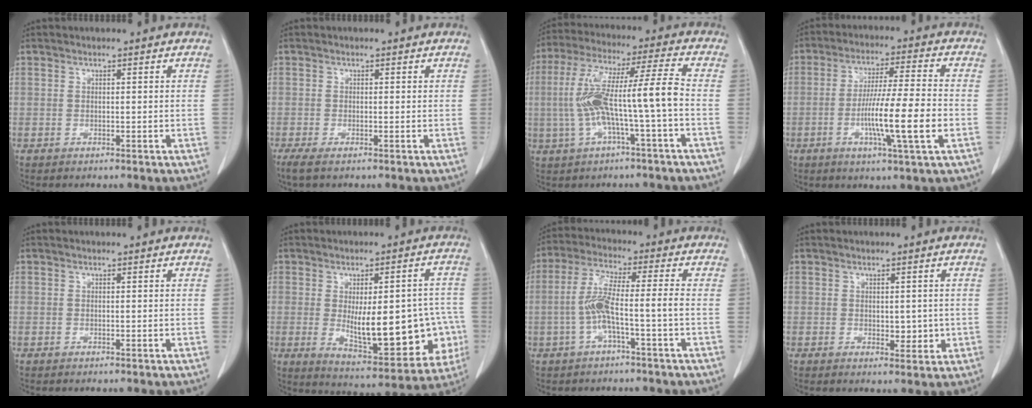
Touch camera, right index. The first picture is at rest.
{"total": 2.0, "force": [-1.2, 0.4, 1.5], "torque": [-0.033, -0.006, -0.024]}
{"total": 12.2, "force": [-1.8, 0.0, 12.1], "torque": [-0.241, 0.035, -0.032]}
{"total": 11.8, "force": [-3.0, -0.3, 11.4], "torque": [-0.202, -0.008, -0.056]}
{"total": 0.0}
{"total": 18.1, "force": [-2.5, 6.6, 16.6], "torque": [-0.196, 0.013, -0.002]}
{"total": 7.1, "force": [-1.7, 0.0, 6.9], "torque": [-0.145, 0.018, -0.031]}
{"total": 2.8, "force": [0.0, 1.7, 2.3], "torque": [-0.023, -0.003, 0.010]}